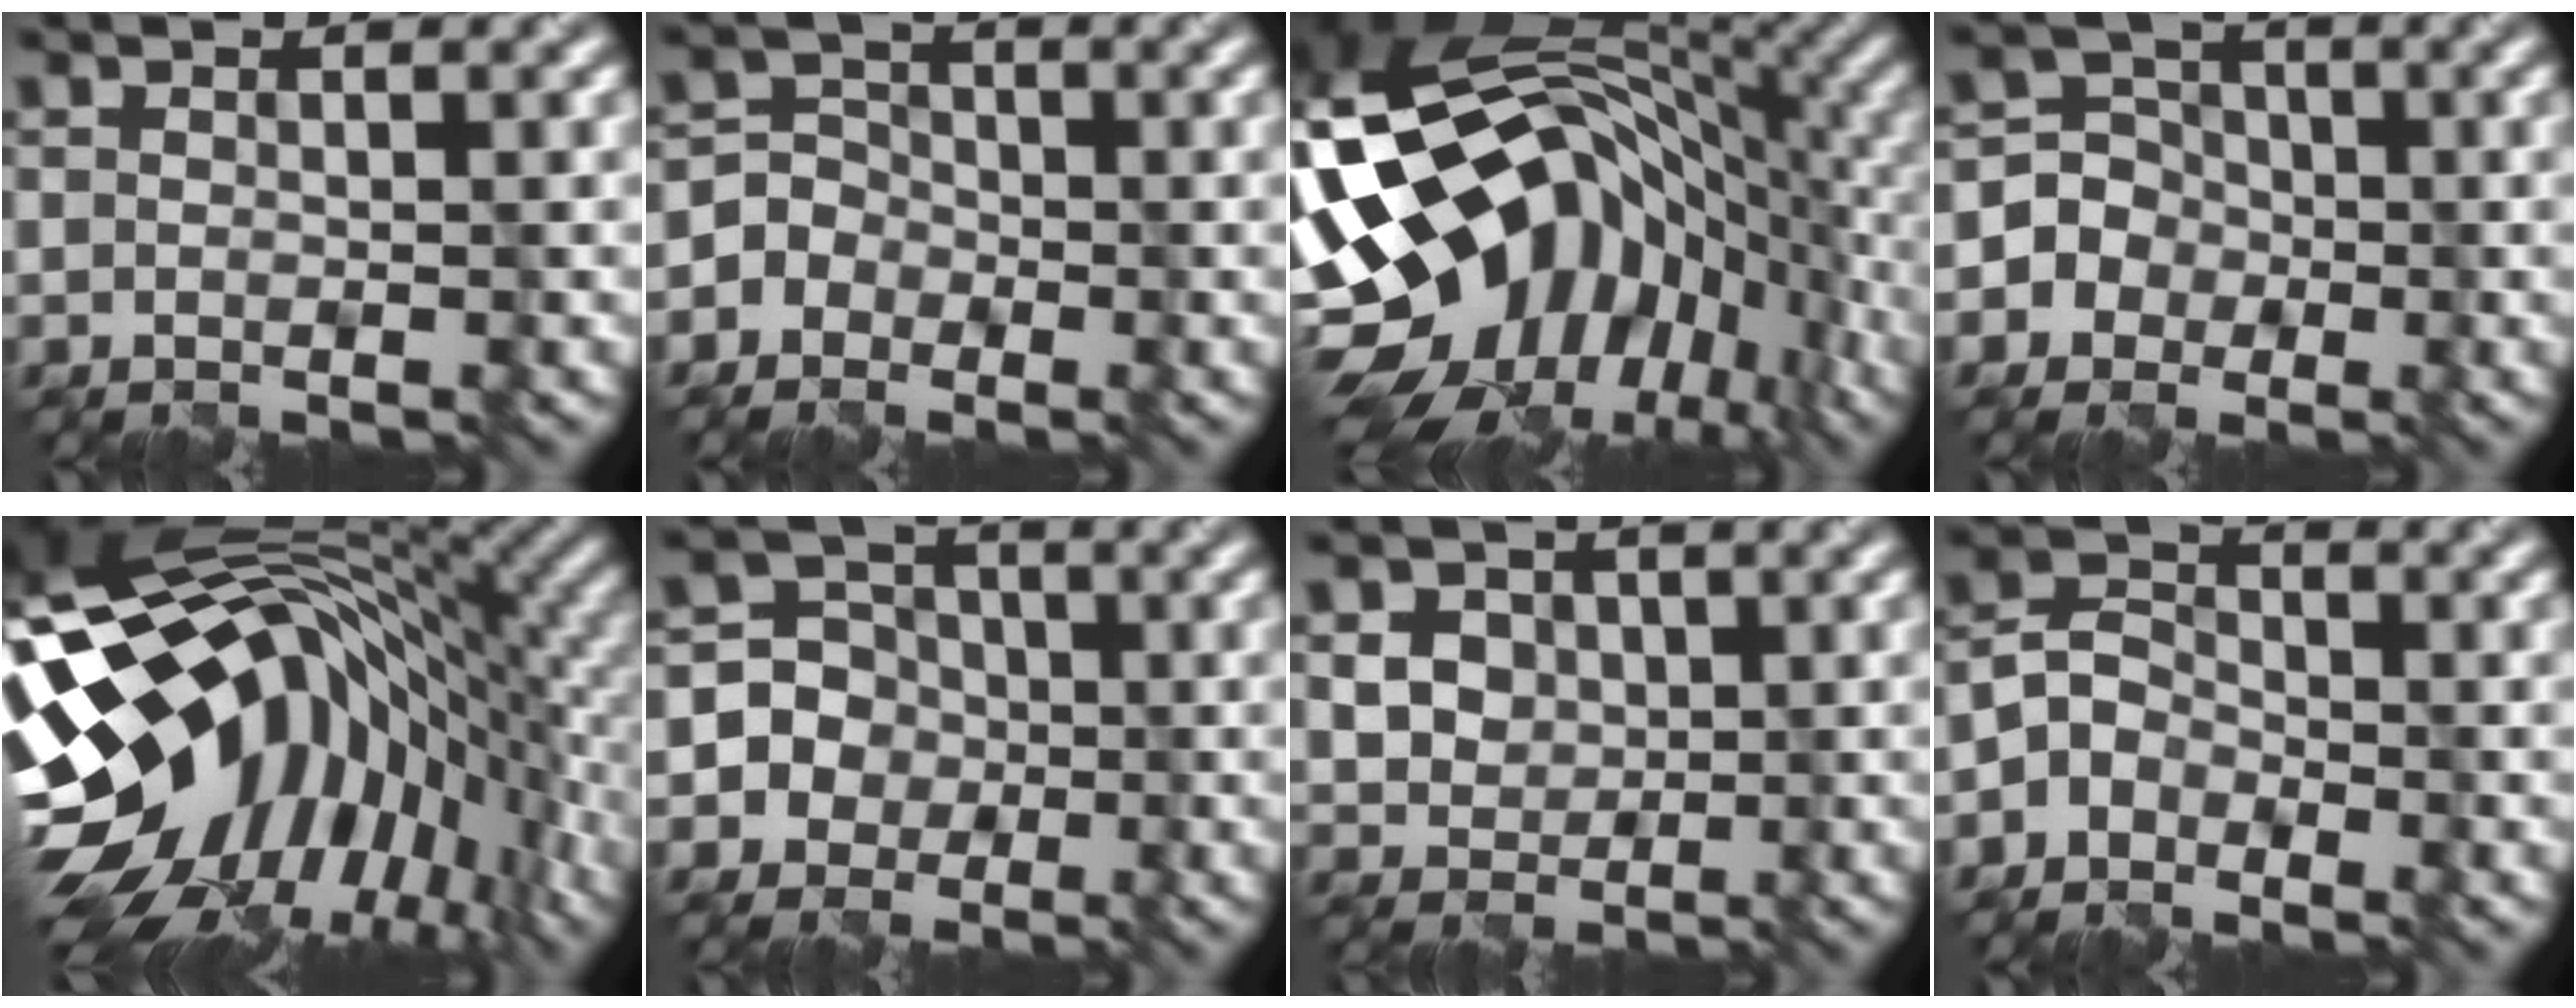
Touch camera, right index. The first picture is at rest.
{"total": 4.0, "force": [-1.9, 3.6, 0.3], "torque": [0.014, 0.012, -0.051]}
{"total": 16.8, "force": [-4.4, 11.3, 11.6], "torque": [-0.208, 0.006, -0.084]}
{"total": 5.3, "force": [-1.4, 5.1, 0.7], "torque": [-0.002, 0.025, -0.052]}
{"total": 17.7, "force": [-2.5, 10.5, 14.0], "torque": [-0.239, 0.019, -0.068]}
{"total": 8.3, "force": [-1.2, 8.1, 1.4], "torque": [-0.048, 0.022, -0.039]}
{"total": 5.1, "force": [1.5, 4.3, 2.3], "torque": [-0.050, 0.010, 0.027]}
{"total": 2.8, "force": [-1.7, 2.0, 0.8], "torque": [-0.005, 0.010, -0.042]}